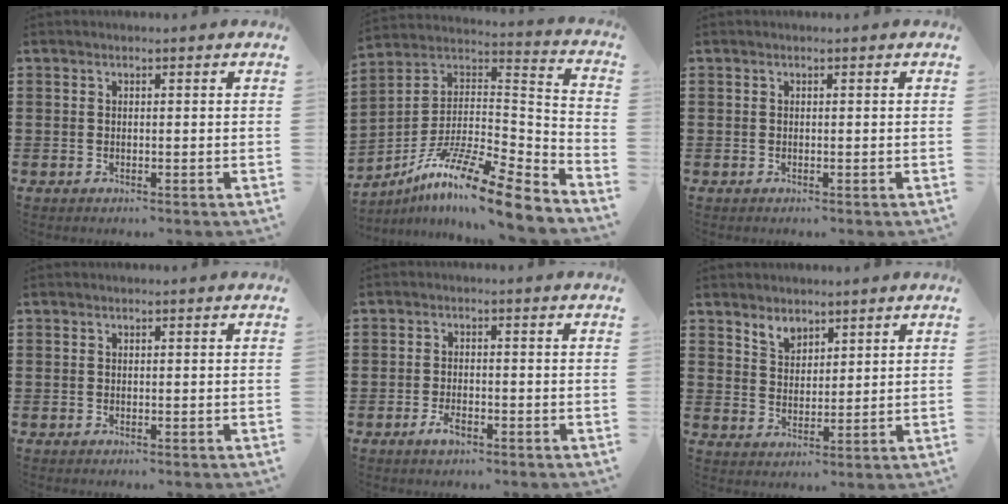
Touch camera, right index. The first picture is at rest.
{"total": 13.0, "force": [-9.7, 1.6, 8.6], "torque": [-0.155, 0.012, -0.182]}
{"total": 0.0}
{"total": 0.0}
{"total": 2.6, "force": [-1.4, 1.1, 1.9], "torque": [-0.049, -0.005, -0.029]}
{"total": 3.6, "force": [3.0, 1.9, 0.6], "torque": [-0.023, 0.001, 0.058]}